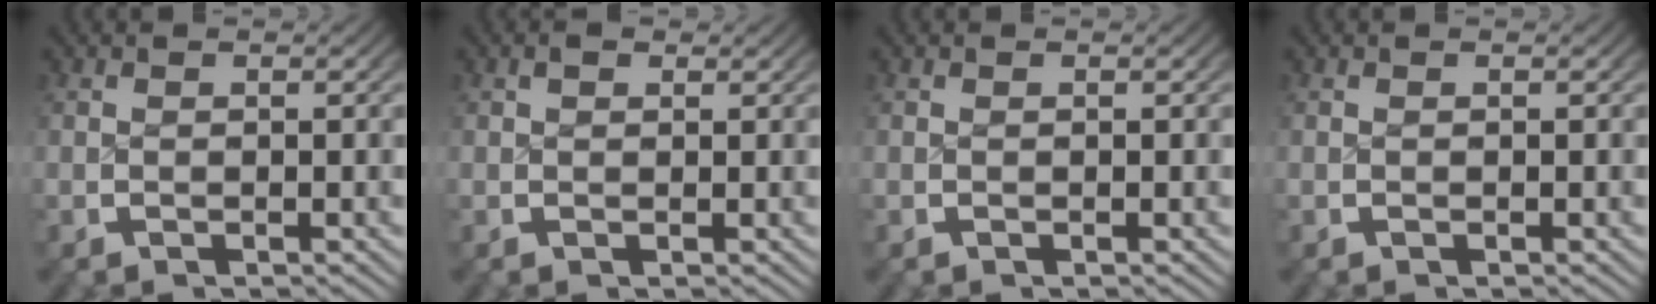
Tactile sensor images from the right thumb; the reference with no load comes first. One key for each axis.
{"total": 1.1, "fx": 0.9, "fy": 0.6, "fz": 0.5, "tx": -0.005, "ty": -0.002, "tz": 0.015}
{"total": 0.0}
{"total": 0.0}